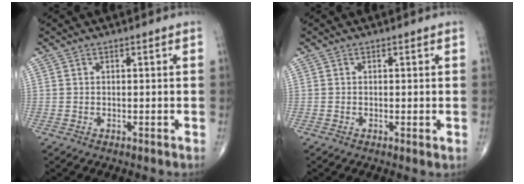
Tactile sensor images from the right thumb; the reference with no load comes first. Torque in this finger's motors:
{"motor_torque": [-0.38, 0.61, -0.41, -0.14, -0.11]}